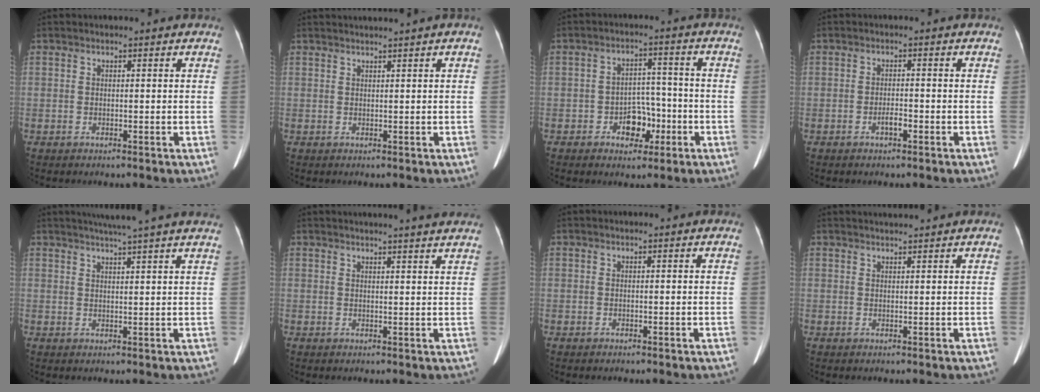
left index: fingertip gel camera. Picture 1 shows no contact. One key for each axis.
{"total": 1.7, "fx": 1.3, "fy": -0.6, "fz": 0.9, "tx": -0.013, "ty": 0.010, "tz": 0.027}
{"total": 5.5, "fx": -2.5, "fy": 3.6, "fz": 3.4, "tx": -0.051, "ty": 0.017, "tz": -0.037}
{"total": 1.7, "fx": -1.0, "fy": 0.4, "fz": 1.3, "tx": -0.023, "ty": 0.001, "tz": -0.016}
{"total": 9.4, "fx": 7.9, "fy": -1.2, "fz": 4.9, "tx": -0.071, "ty": 0.020, "tz": 0.091}
{"total": 8.3, "fx": 7.6, "fy": -0.9, "fz": 3.3, "tx": -0.041, "ty": 0.010, "tz": 0.073}
{"total": 0.0}
{"total": 2.0, "fx": 1.9, "fy": -0.6, "fz": 0.3, "tx": -0.004, "ty": 0.012, "tz": 0.034}